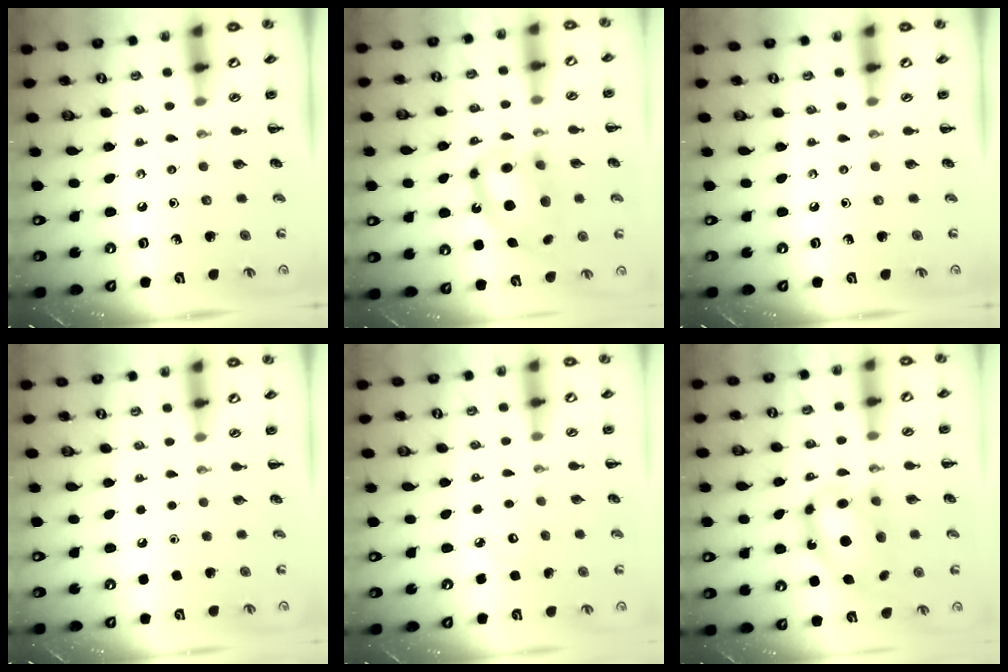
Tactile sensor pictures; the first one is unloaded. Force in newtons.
{"total": 15.0, "press": 14.4, "slide": 4.1}
{"total": 0.0}
{"total": 1.6, "press": 1.6, "slide": 0.1}
{"total": 3.9, "press": 3.8, "slide": 0.8}
{"total": 14.4, "press": 13.9, "slide": 3.6}